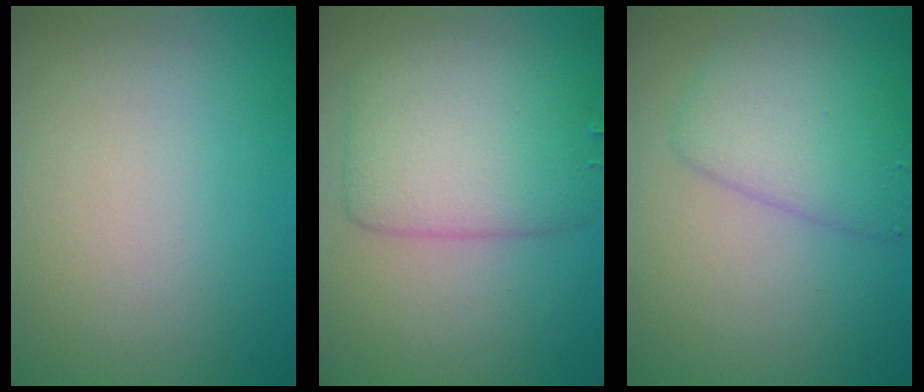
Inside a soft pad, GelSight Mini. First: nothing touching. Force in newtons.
{"total": 6.3, "press": 6.3, "slide": 0.1}
{"total": 4.4, "press": 4.3, "slide": 0.2}